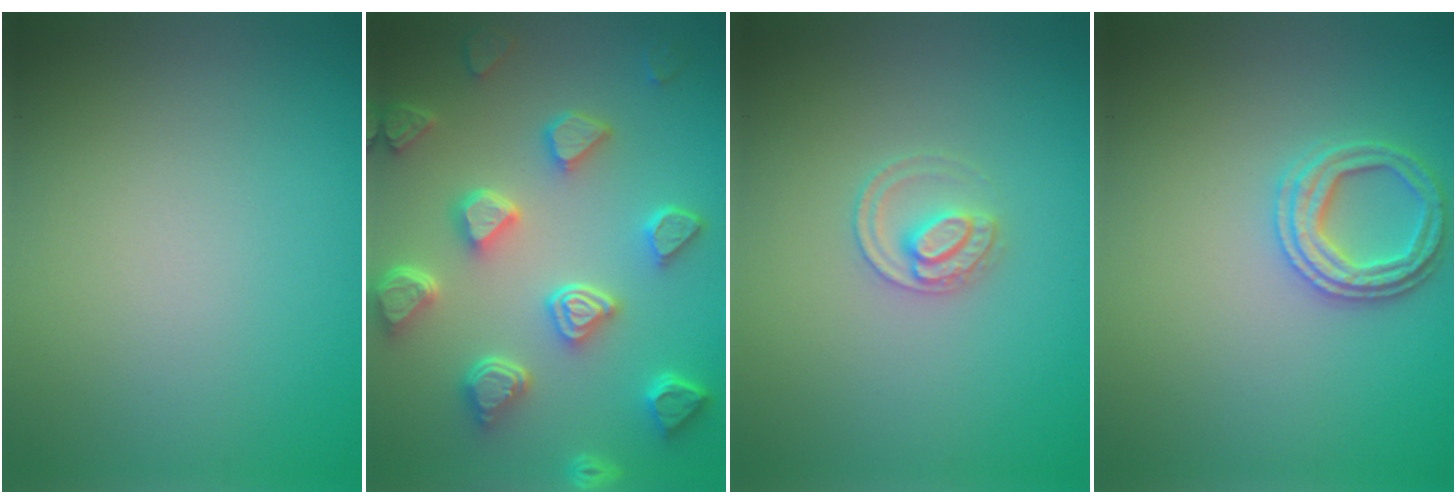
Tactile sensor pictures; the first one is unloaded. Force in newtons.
{"total": 7.1, "press": 5.6, "slide": 4.4}
{"total": 2.1, "press": 2.1, "slide": 0.2}
{"total": 2.7, "press": 2.7, "slide": 0.5}